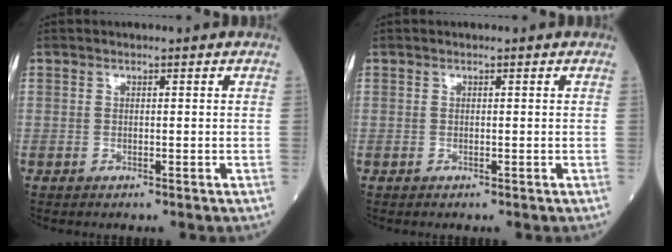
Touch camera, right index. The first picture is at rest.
{"total": 0.0}